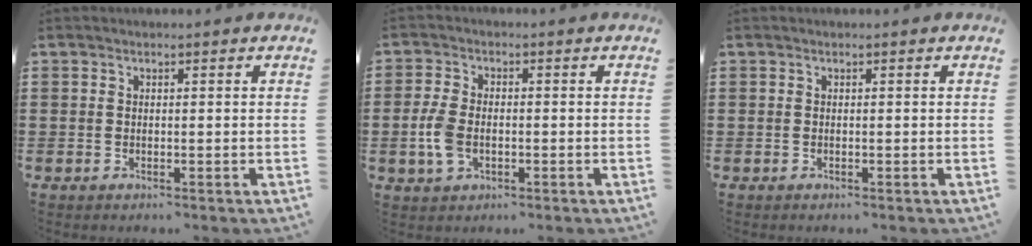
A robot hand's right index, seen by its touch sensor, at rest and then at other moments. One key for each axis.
{"total": 4.8, "fx": -1.0, "fy": 2.9, "fz": 3.7, "tx": -0.097, "ty": -0.005, "tz": -0.024}
{"total": 0.0}